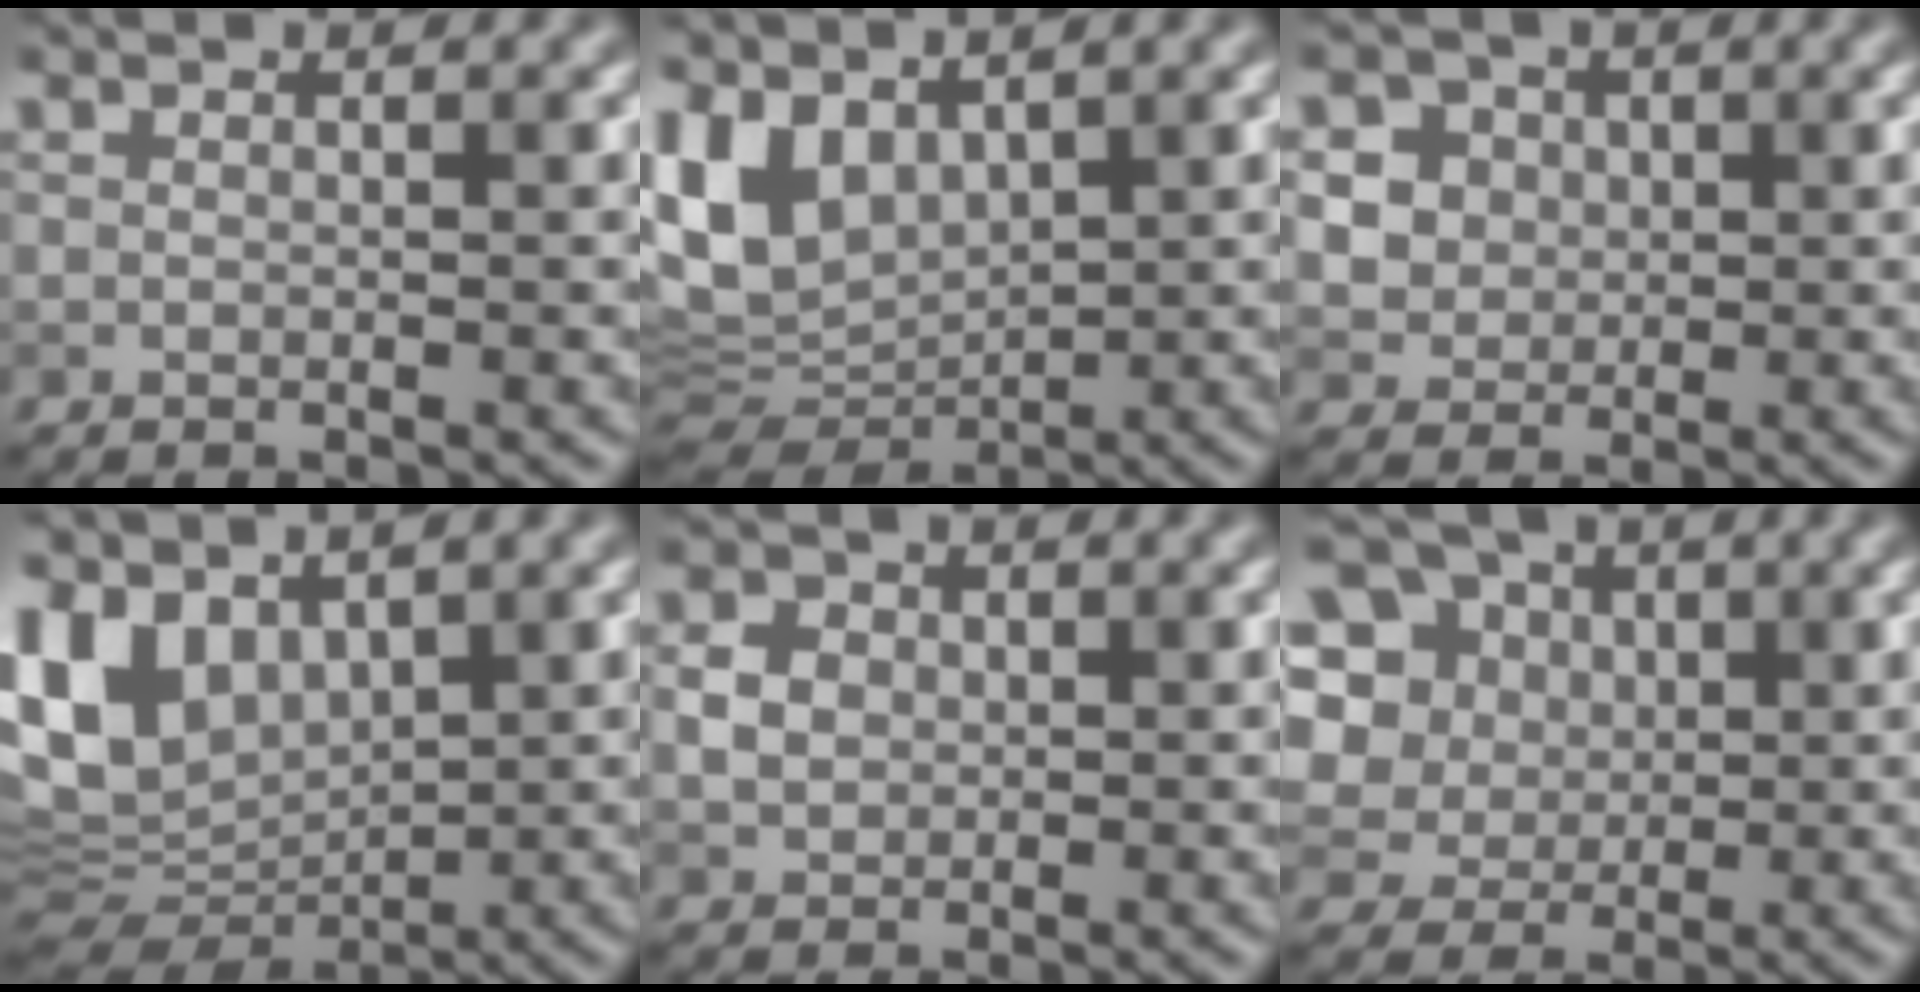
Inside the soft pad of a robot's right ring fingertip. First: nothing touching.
{"total": 6.7, "force": [3.1, 4.1, 4.3], "torque": [-0.101, -0.007, 0.063]}
{"total": 6.0, "force": [2.2, 5.1, 2.4], "torque": [-0.041, 0.021, 0.029]}
{"total": 7.8, "force": [3.1, 5.0, 5.1], "torque": [-0.119, -0.004, 0.065]}
{"total": 2.2, "force": [0.1, 1.9, 1.1], "torque": [-0.019, 0.000, 0.002]}
{"total": 15.0, "force": [4.9, 12.4, 6.9], "torque": [-0.186, 0.051, 0.078]}